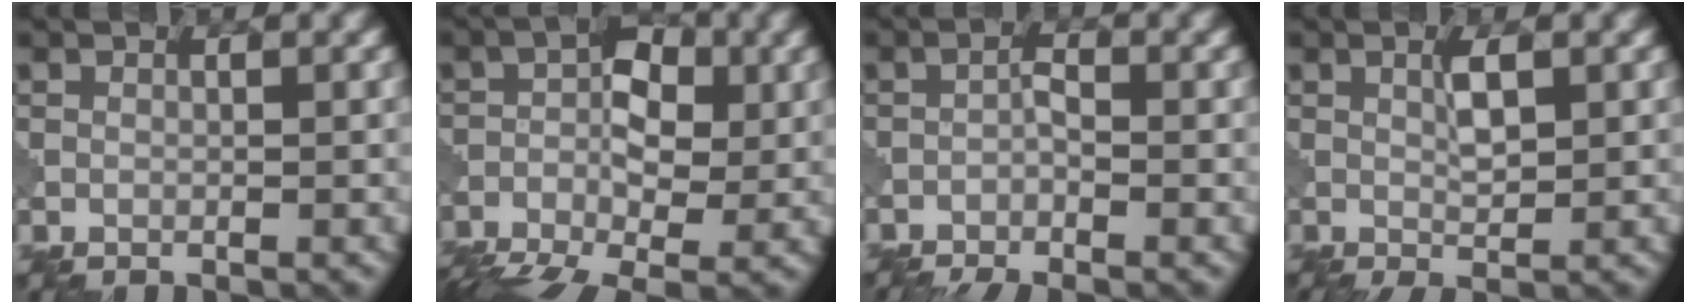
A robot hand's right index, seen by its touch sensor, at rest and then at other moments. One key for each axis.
{"total": 8.9, "fx": -3.4, "fy": 4.9, "fz": 6.6, "tx": -0.114, "ty": -0.010, "tz": -0.068}
{"total": 3.1, "fx": -2.2, "fy": 0.6, "fz": 2.1, "tx": -0.041, "ty": -0.004, "tz": -0.051}
{"total": 2.3, "fx": 0.4, "fy": 0.4, "fz": 2.3, "tx": -0.044, "ty": 0.002, "tz": 0.007}